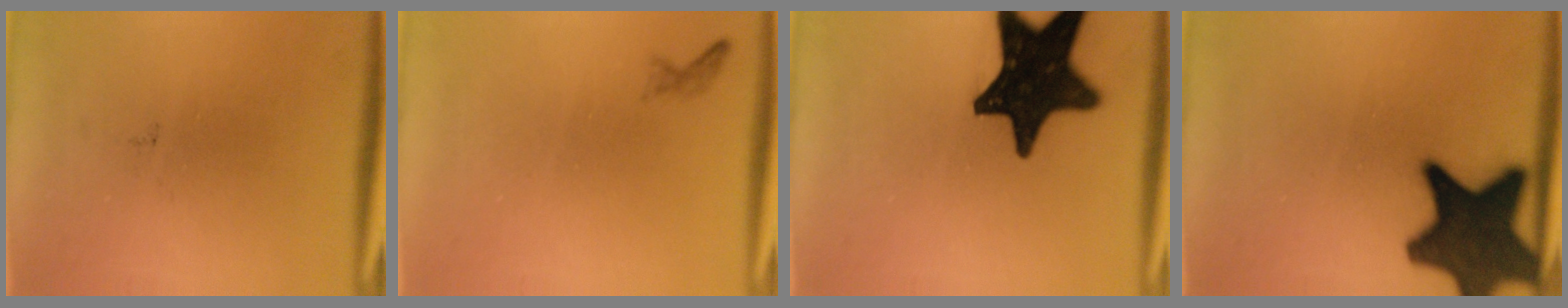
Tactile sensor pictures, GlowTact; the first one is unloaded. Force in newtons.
{"total": 0.6}
{"total": 18.9}
{"total": 17.7}